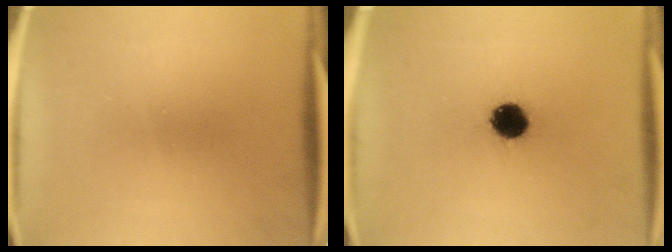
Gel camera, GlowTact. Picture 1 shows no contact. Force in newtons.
{"total": 8.4}